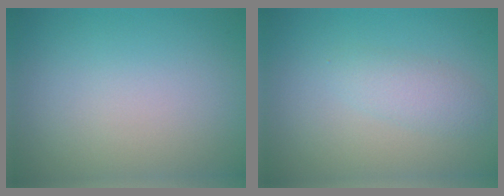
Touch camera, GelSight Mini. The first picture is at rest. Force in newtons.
{"total": 2.0, "press": 2.0, "slide": 0.1}